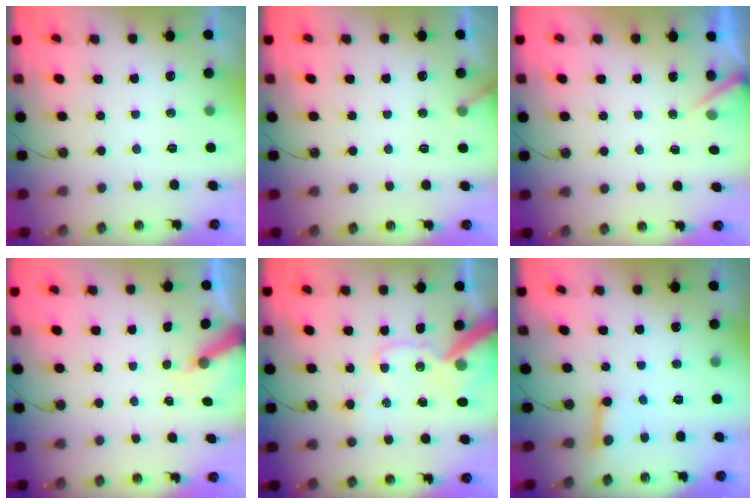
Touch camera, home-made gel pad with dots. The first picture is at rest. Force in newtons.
{"total": 4.0, "press": 4.0, "slide": 0.3}
{"total": 3.3, "press": 3.3, "slide": 0.1}
{"total": 6.1, "press": 6.1, "slide": 0.2}
{"total": 15.4, "press": 15.2, "slide": 2.2}
{"total": 4.1, "press": 4.1, "slide": 0.3}